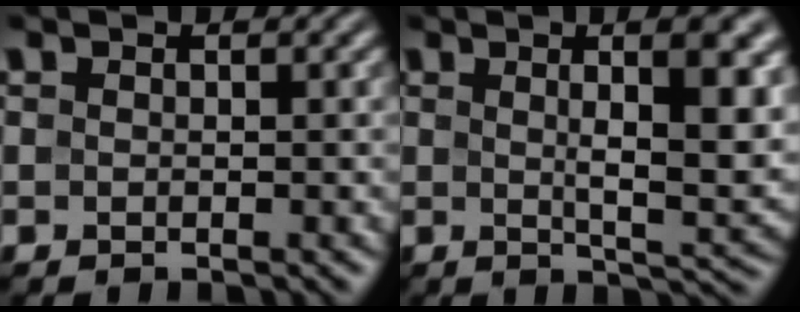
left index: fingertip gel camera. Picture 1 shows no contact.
{"total": 10.4, "force": [2.3, 3.1, 9.6], "torque": [-0.110, 0.004, 0.023]}